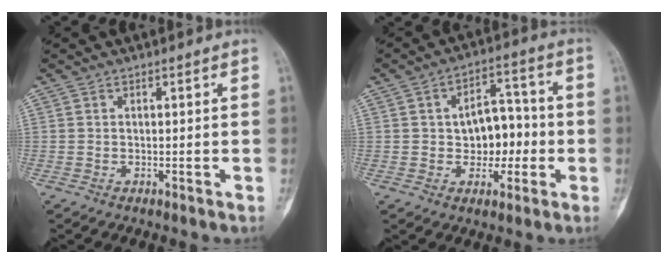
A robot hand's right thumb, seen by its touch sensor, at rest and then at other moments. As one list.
[{"total": 9.6, "force": [-0.9, 6.6, 6.9], "torque": [-0.061, 0.030, -0.015]}]